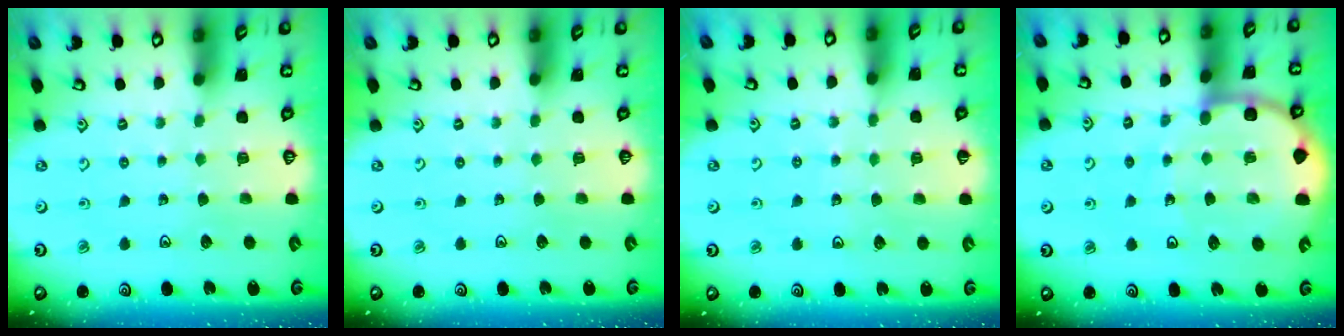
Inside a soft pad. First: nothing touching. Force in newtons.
{"total": 0.0}
{"total": 3.5, "press": 3.0, "slide": 1.9}
{"total": 10.7, "press": 10.7, "slide": 1.3}